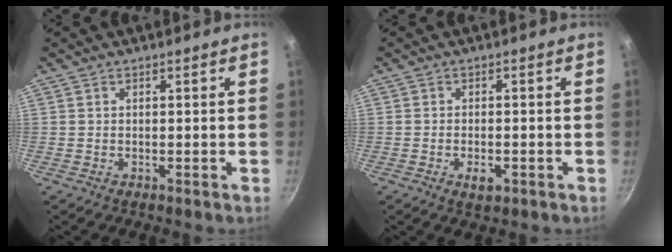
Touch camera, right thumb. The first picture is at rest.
{"total": 2.8, "force": [-1.1, 1.5, 2.2], "torque": [-0.036, 0.004, -0.016]}